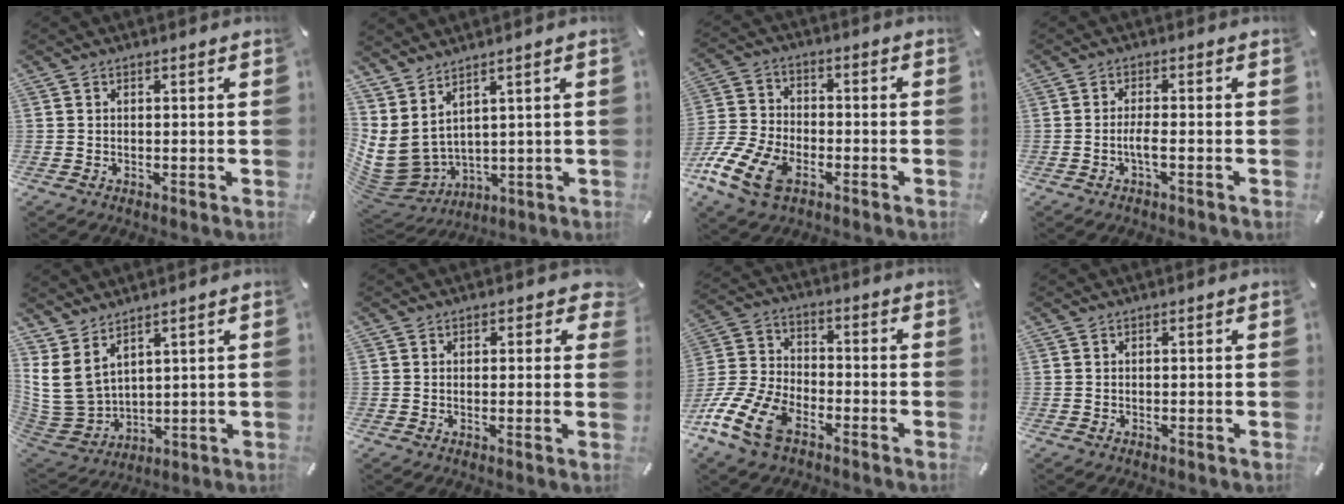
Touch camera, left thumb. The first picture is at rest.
{"total": 6.4, "force": [2.9, 5.0, 2.8], "torque": [-0.088, -0.034, 0.060]}
{"total": 13.3, "force": [-6.8, 8.3, 7.9], "torque": [-0.163, 0.036, -0.121]}
{"total": 3.4, "force": [-1.2, 0.6, 3.1], "torque": [-0.061, -0.001, -0.023]}
{"total": 9.5, "force": [4.8, 6.7, 4.7], "torque": [-0.139, -0.031, 0.095]}
{"total": 2.0, "force": [1.0, 1.5, 0.9], "torque": [0.005, -0.002, 0.012]}
{"total": 14.8, "force": [-8.4, 9.0, 8.4], "torque": [-0.177, 0.043, -0.152]}
{"total": 0.0}